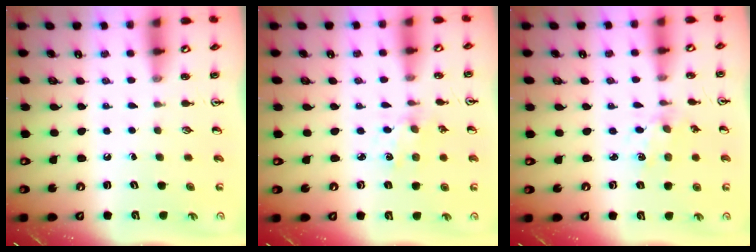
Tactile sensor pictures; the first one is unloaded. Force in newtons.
{"total": 0.8, "press": 0.7, "slide": 0.2}
{"total": 1.9, "press": 1.9, "slide": 0.2}